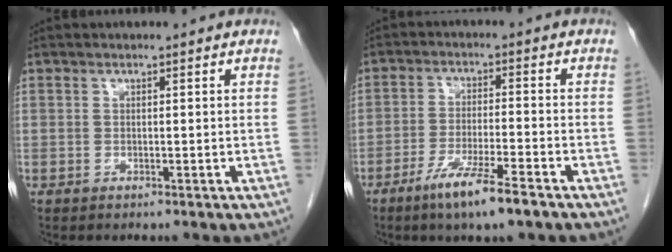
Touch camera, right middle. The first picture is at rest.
{"total": 8.0, "force": [-5.3, 0.3, 6.0], "torque": [-0.113, -0.016, -0.094]}